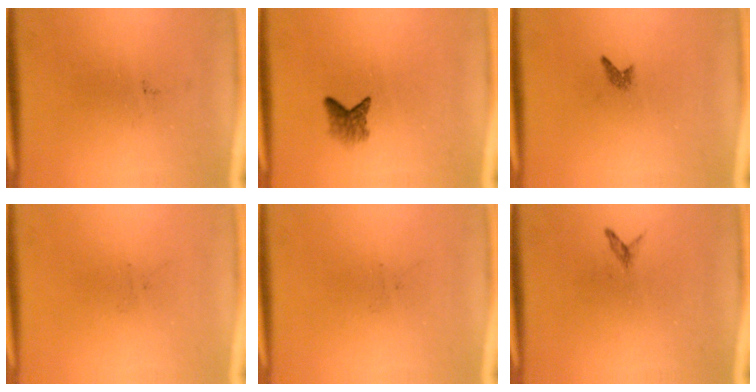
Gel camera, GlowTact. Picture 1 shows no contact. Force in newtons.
{"total": 2.2}
{"total": 0.7}
{"total": 0.0}
{"total": 0.0}
{"total": 0.7}